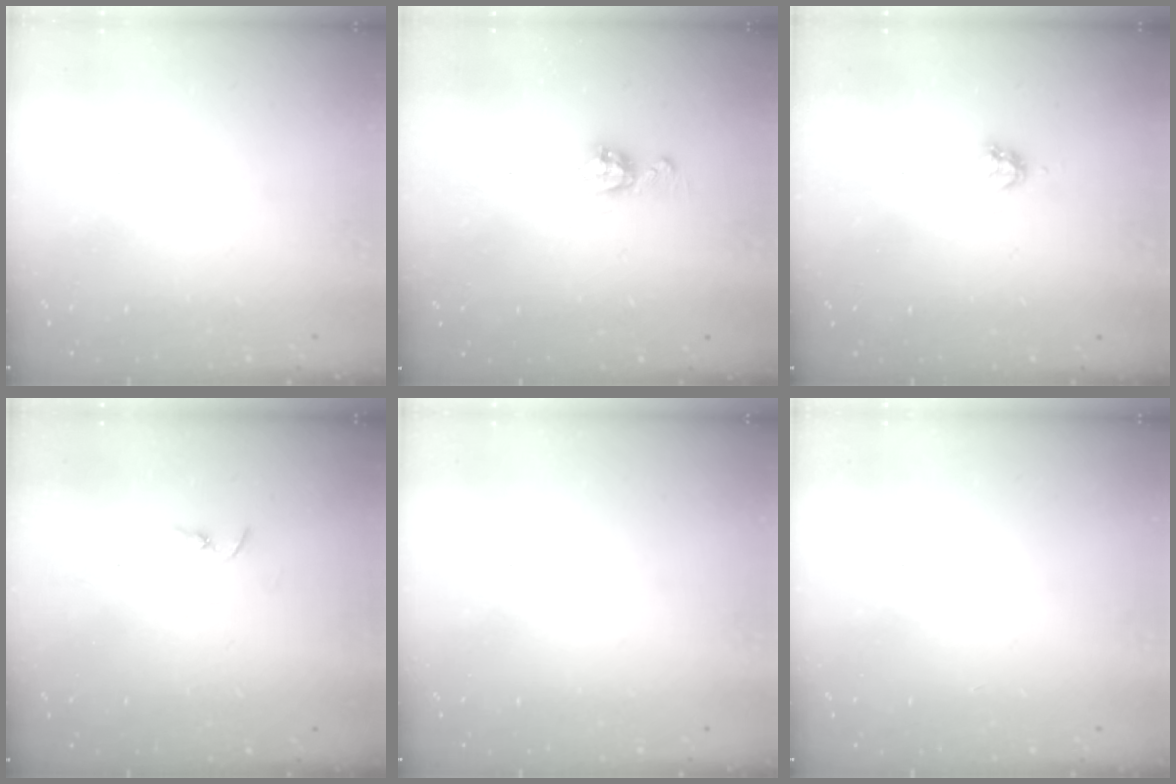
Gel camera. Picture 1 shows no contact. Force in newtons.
{"total": 6.8, "press": 6.8, "slide": 0.5}
{"total": 3.3, "press": 3.3, "slide": 0.4}
{"total": 2.2, "press": 2.2, "slide": 0.2}
{"total": 0.0}
{"total": 1.1, "press": 1.1, "slide": 0.1}